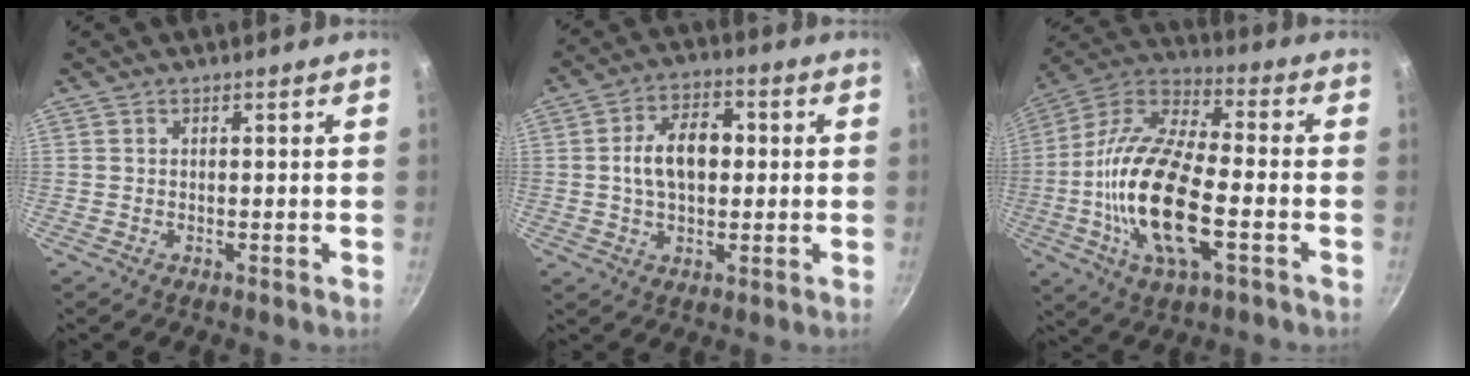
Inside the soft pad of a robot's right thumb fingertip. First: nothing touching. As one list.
[{"total": 10.2, "force": [0.7, 6.3, 8.0], "torque": [-0.125, 0.017, 0.009]}, {"total": 21.7, "force": [-4.6, 8.9, 19.2], "torque": [-0.389, 0.023, -0.080]}]